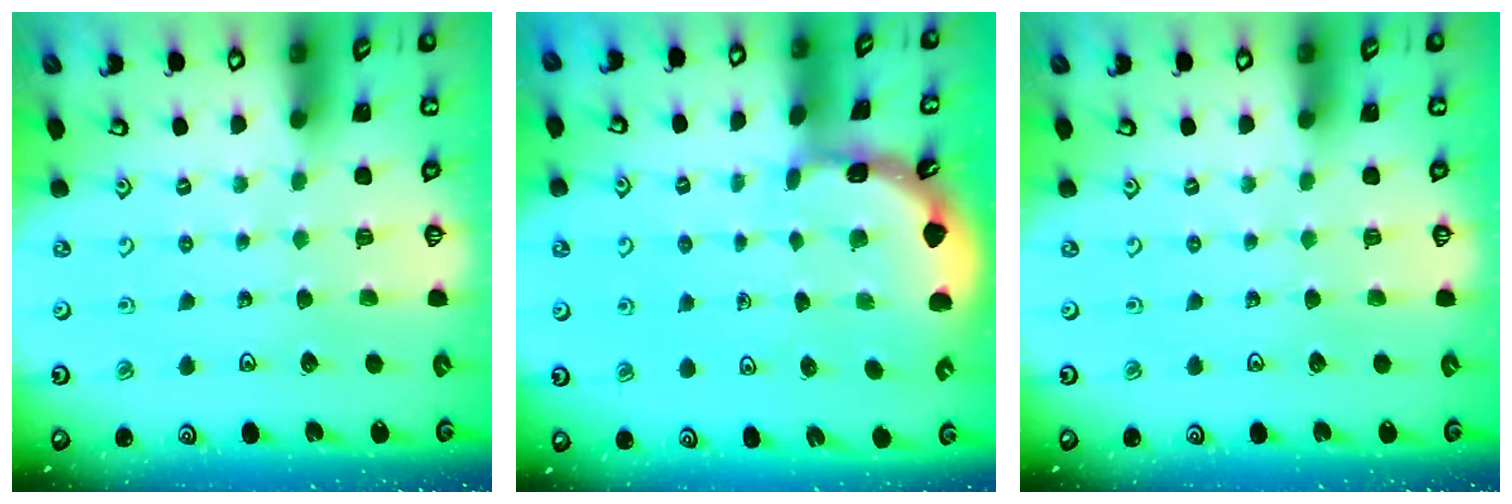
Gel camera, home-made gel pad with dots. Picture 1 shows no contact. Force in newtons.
{"total": 1.7, "press": 1.7, "slide": 0.1}
{"total": 0.0}